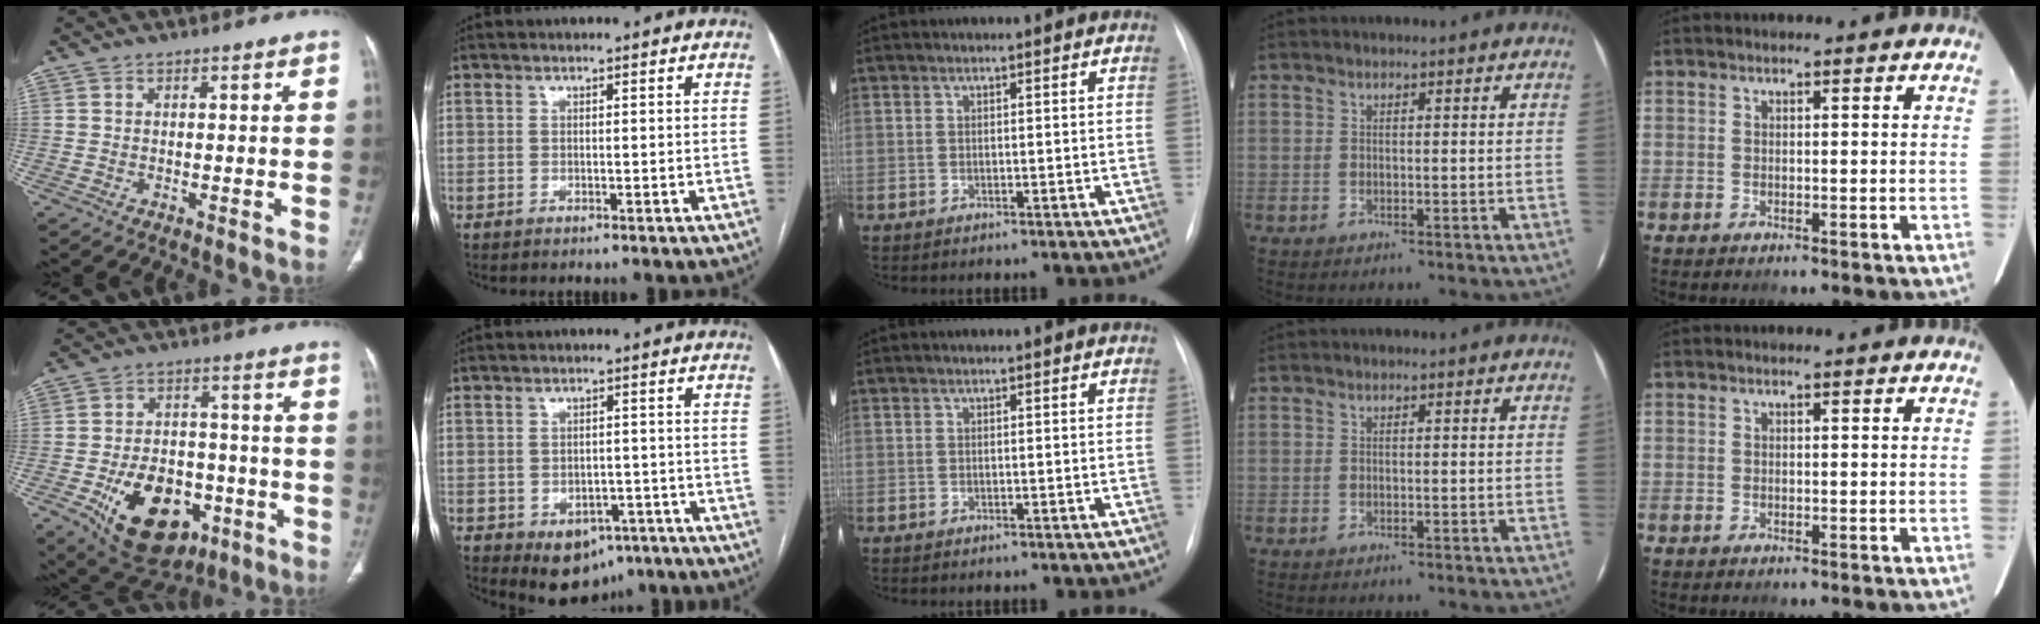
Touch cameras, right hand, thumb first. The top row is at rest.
{"thumb": {"total": 18.7, "force": [-7.7, 12.0, 12.2], "torque": [-0.157, 0.027, -0.104]}, "index": {"total": 7.4, "force": [-4.1, 5.2, 3.4], "torque": [-0.037, 0.010, -0.046]}}